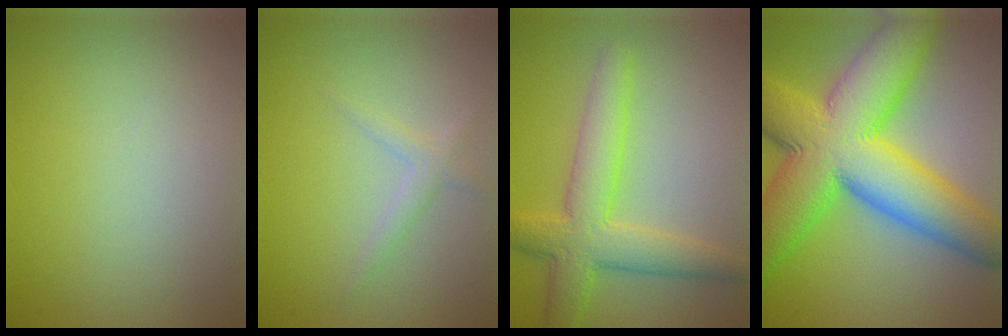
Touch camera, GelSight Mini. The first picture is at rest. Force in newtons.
{"total": 1.5, "press": 1.5, "slide": 0.1}
{"total": 5.8, "press": 5.8, "slide": 0.2}
{"total": 15.0, "press": 15.0, "slide": 0.4}